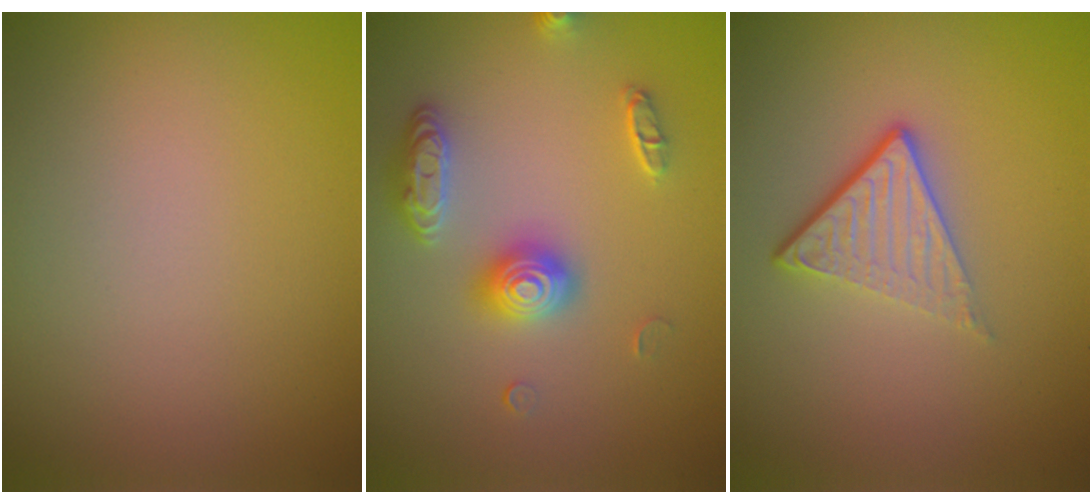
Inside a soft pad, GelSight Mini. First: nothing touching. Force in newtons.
{"total": 3.0, "press": 2.9, "slide": 0.7}
{"total": 3.8, "press": 2.6, "slide": 2.9}